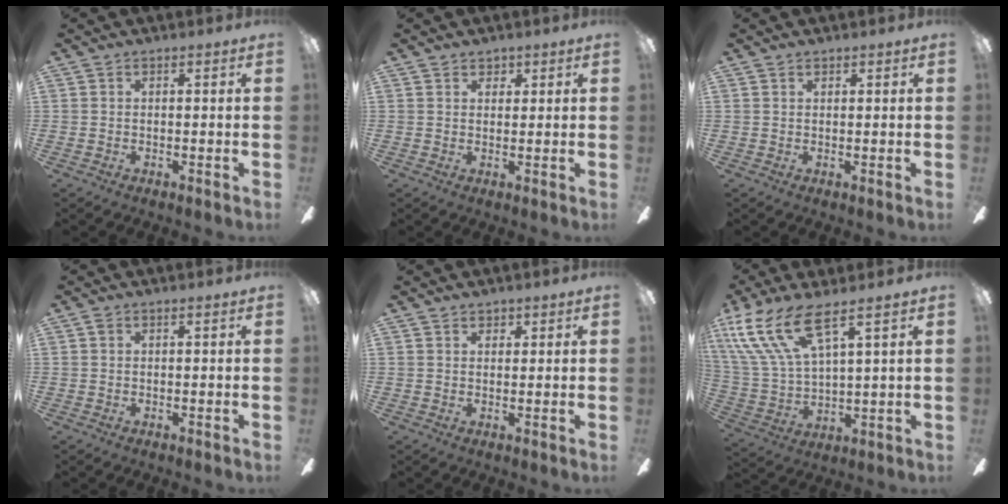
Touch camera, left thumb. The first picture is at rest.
{"total": 3.5, "force": [2.5, 2.4, 0.4], "torque": [-0.002, -0.007, 0.043]}
{"total": 0.9, "force": [0.8, 0.4, 0.1], "torque": [-0.003, 0.000, 0.015]}
{"total": 0.6, "force": [0.2, 0.5, 0.4], "torque": [-0.008, 0.003, 0.003]}
{"total": 1.9, "force": [1.4, 1.3, 0.2], "torque": [0.003, -0.001, 0.025]}
{"total": 16.4, "force": [10.0, 5.3, 11.8], "torque": [-0.272, -0.049, 0.177]}